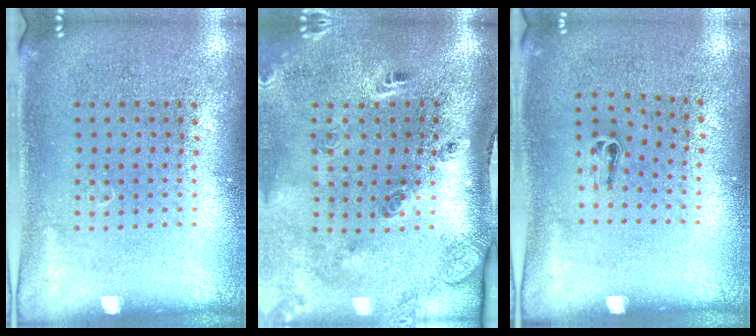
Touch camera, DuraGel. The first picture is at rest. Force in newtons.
{"total": 3.0, "press": 1.9, "slide": 2.4}
{"total": 0.5, "press": 0.2, "slide": 0.5}